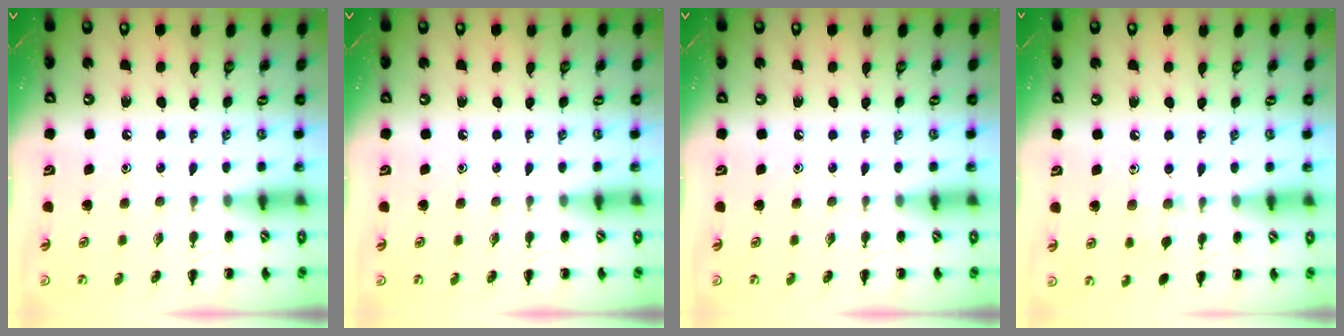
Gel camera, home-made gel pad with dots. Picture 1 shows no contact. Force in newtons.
{"total": 0.0}
{"total": 0.0}
{"total": 6.1, "press": 5.6, "slide": 2.2}